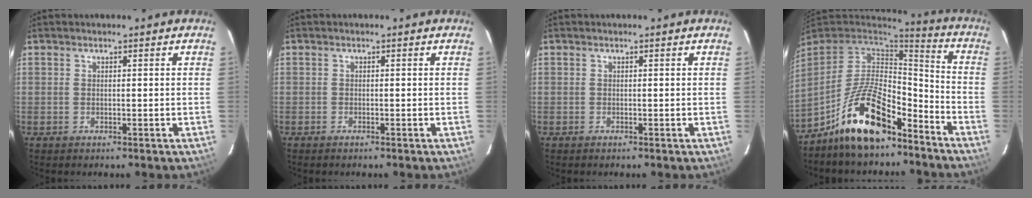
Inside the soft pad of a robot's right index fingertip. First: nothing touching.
{"total": 0.7, "force": [-0.6, 0.2, 0.2], "torque": [-0.006, -0.001, -0.012]}
{"total": 0.0}
{"total": 17.2, "force": [-11.4, 6.9, 10.9], "torque": [-0.224, 0.011, -0.201]}